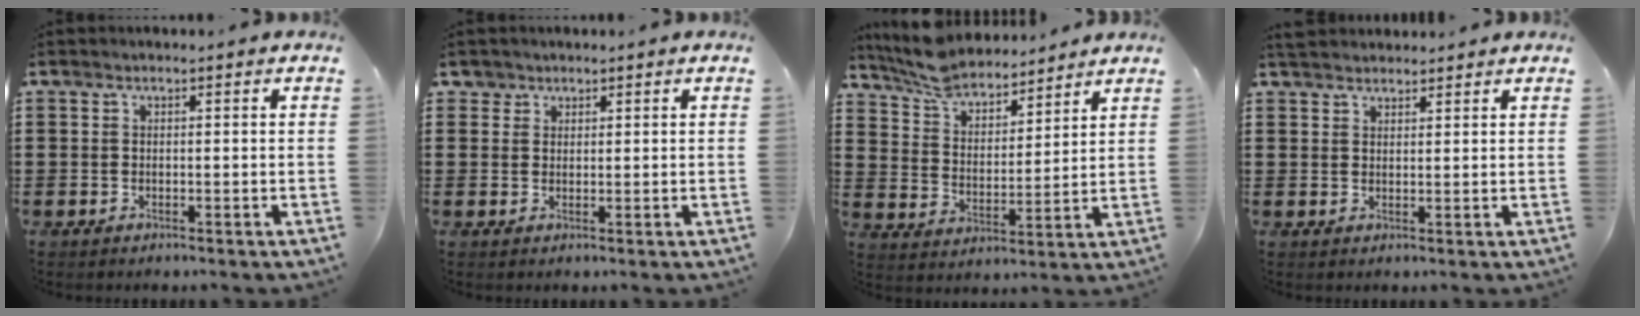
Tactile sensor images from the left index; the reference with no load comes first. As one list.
[{"total": 1.8, "force": [1.3, 1.3, 0.1], "torque": [-0.009, 0.006, 0.025]}, {"total": 7.8, "force": [7.2, 2.0, 2.1], "torque": [-0.070, -0.028, 0.132]}, {"total": 2.3, "force": [2.2, 0.4, 0.2], "torque": [-0.009, 0.002, 0.044]}]